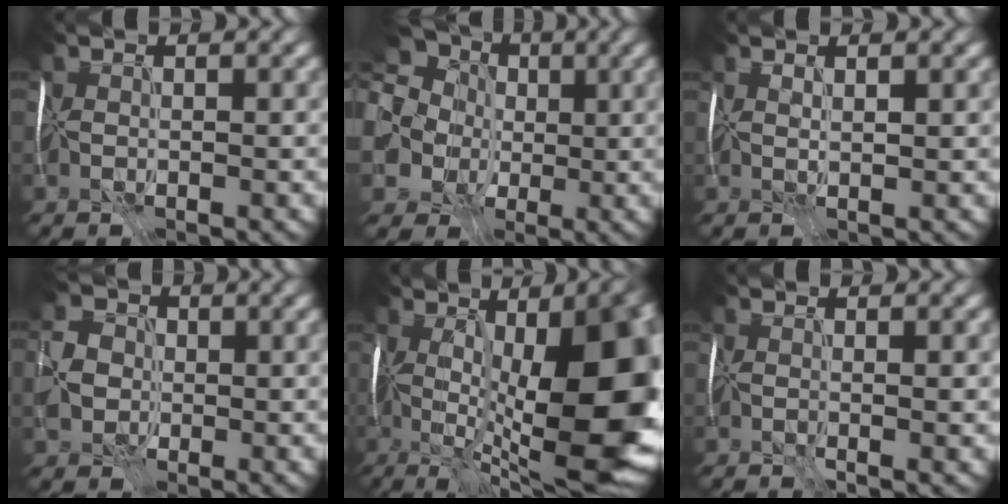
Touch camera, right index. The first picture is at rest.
{"total": 15.8, "force": [3.1, 13.6, 7.4], "torque": [-0.190, 0.021, 0.012]}
{"total": 1.3, "force": [1.0, -0.6, 0.5], "torque": [-0.011, 0.004, 0.024]}
{"total": 3.3, "force": [-0.2, 2.8, 1.8], "torque": [-0.051, 0.006, -0.004]}
{"total": 19.4, "force": [-0.2, 6.8, 18.2], "torque": [-0.257, -0.008, 0.020]}
{"total": 1.9, "force": [0.1, 0.0, 1.9], "torque": [-0.026, -0.008, 0.003]}